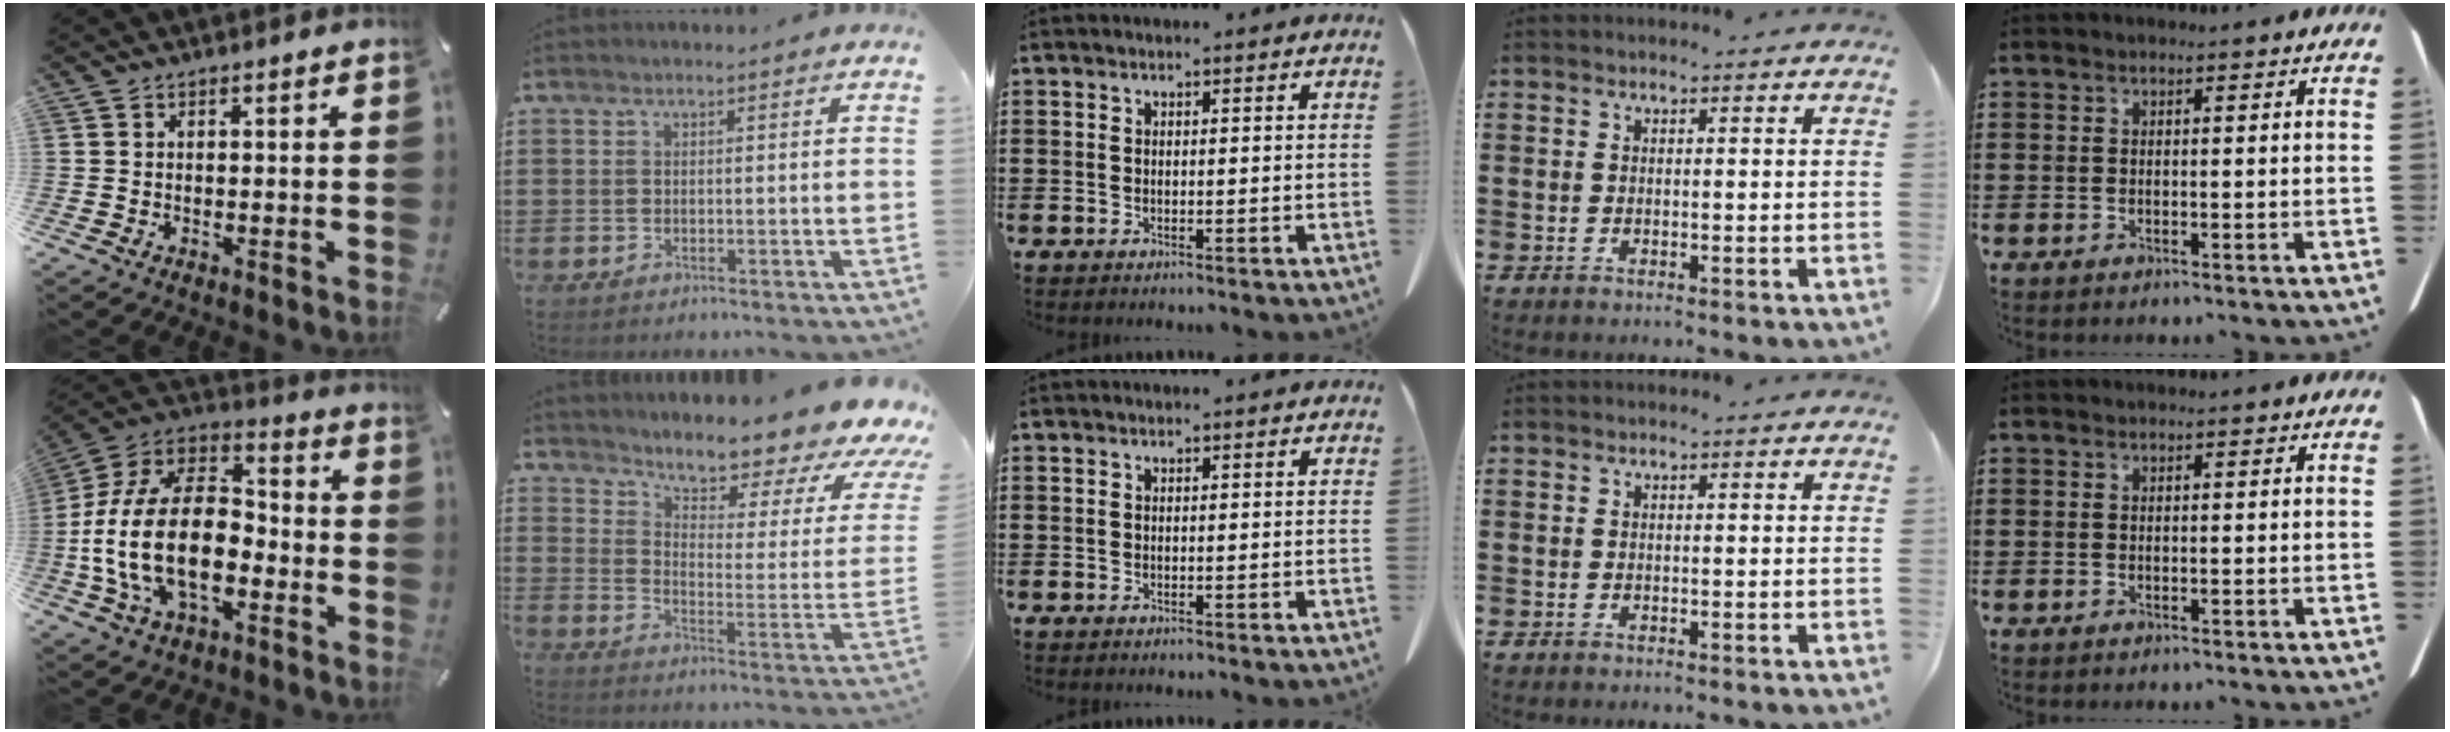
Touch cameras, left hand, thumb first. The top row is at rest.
{"thumb": {"total": 21.9, "force": [-5.9, 13.5, 16.2], "torque": [-0.346, 0.028, -0.096]}, "index": {"total": 9.9, "force": [8.7, 2.0, 4.3], "torque": [-0.073, -0.082, 0.140]}}